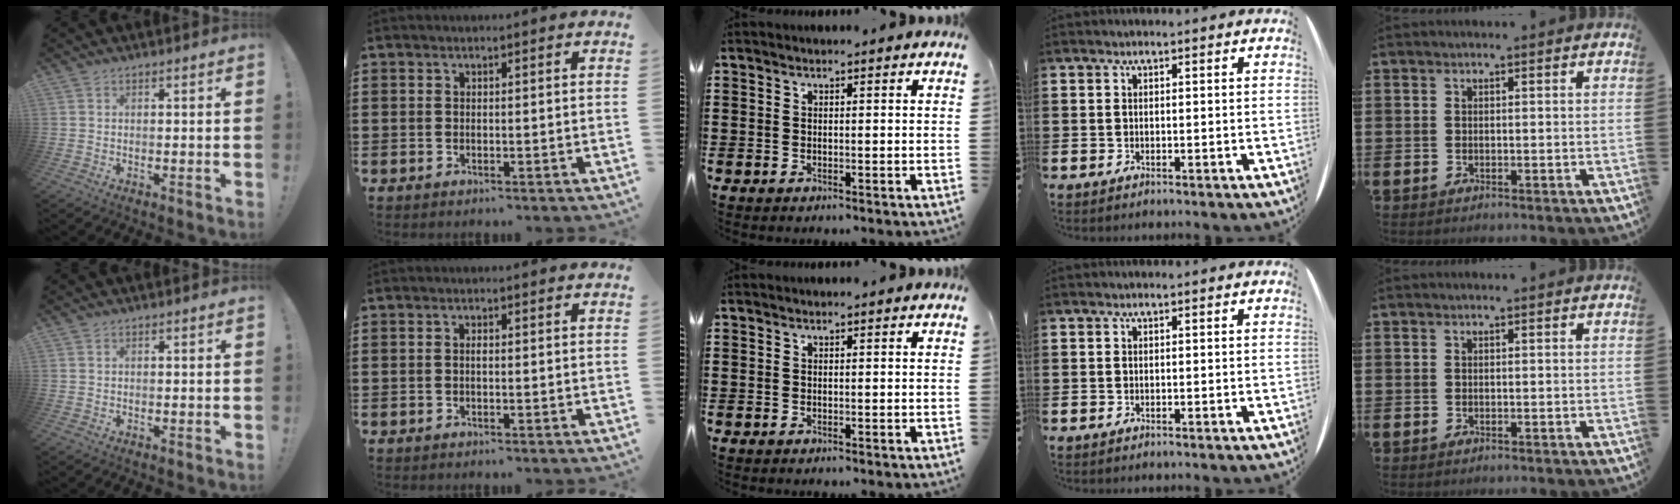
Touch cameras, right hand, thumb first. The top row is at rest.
{"thumb": {"total": 0.5, "force": [0.3, 0.4, 0.2], "torque": [-0.011, 0.005, 0.007]}, "index": {"total": 0.7, "force": [-0.1, 0.2, 0.7], "torque": [-0.015, -0.002, -0.001]}}